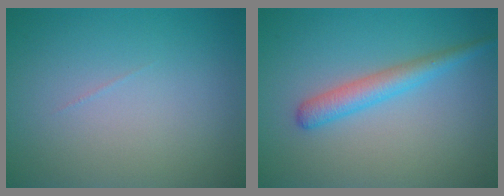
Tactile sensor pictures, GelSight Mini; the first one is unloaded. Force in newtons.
{"total": 2.8, "press": 2.8, "slide": 0.0}